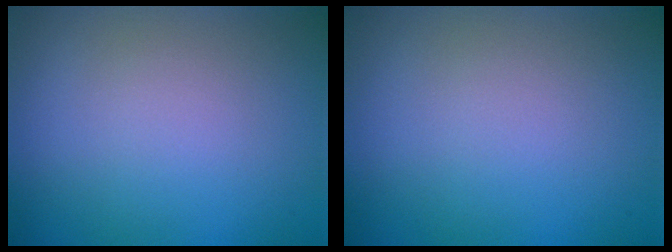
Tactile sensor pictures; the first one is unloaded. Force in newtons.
{"total": 0.0}